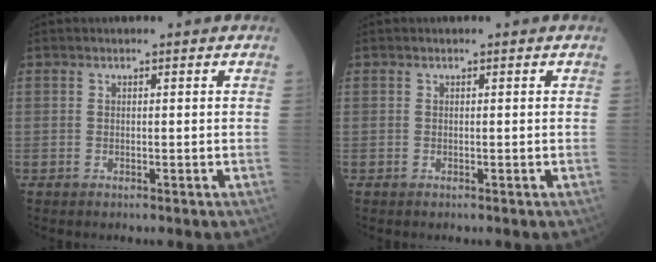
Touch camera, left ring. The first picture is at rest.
{"total": 0.0}